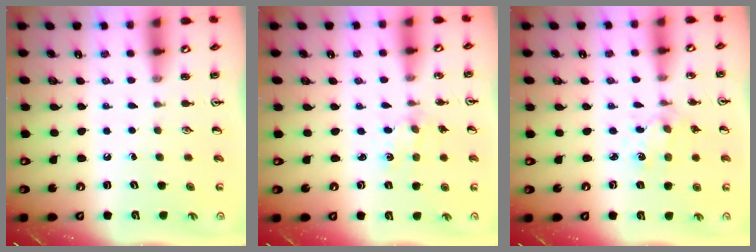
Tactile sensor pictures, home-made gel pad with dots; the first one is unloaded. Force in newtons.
{"total": 1.9, "press": 1.9, "slide": 0.3}
{"total": 2.0, "press": 2.0, "slide": 0.3}